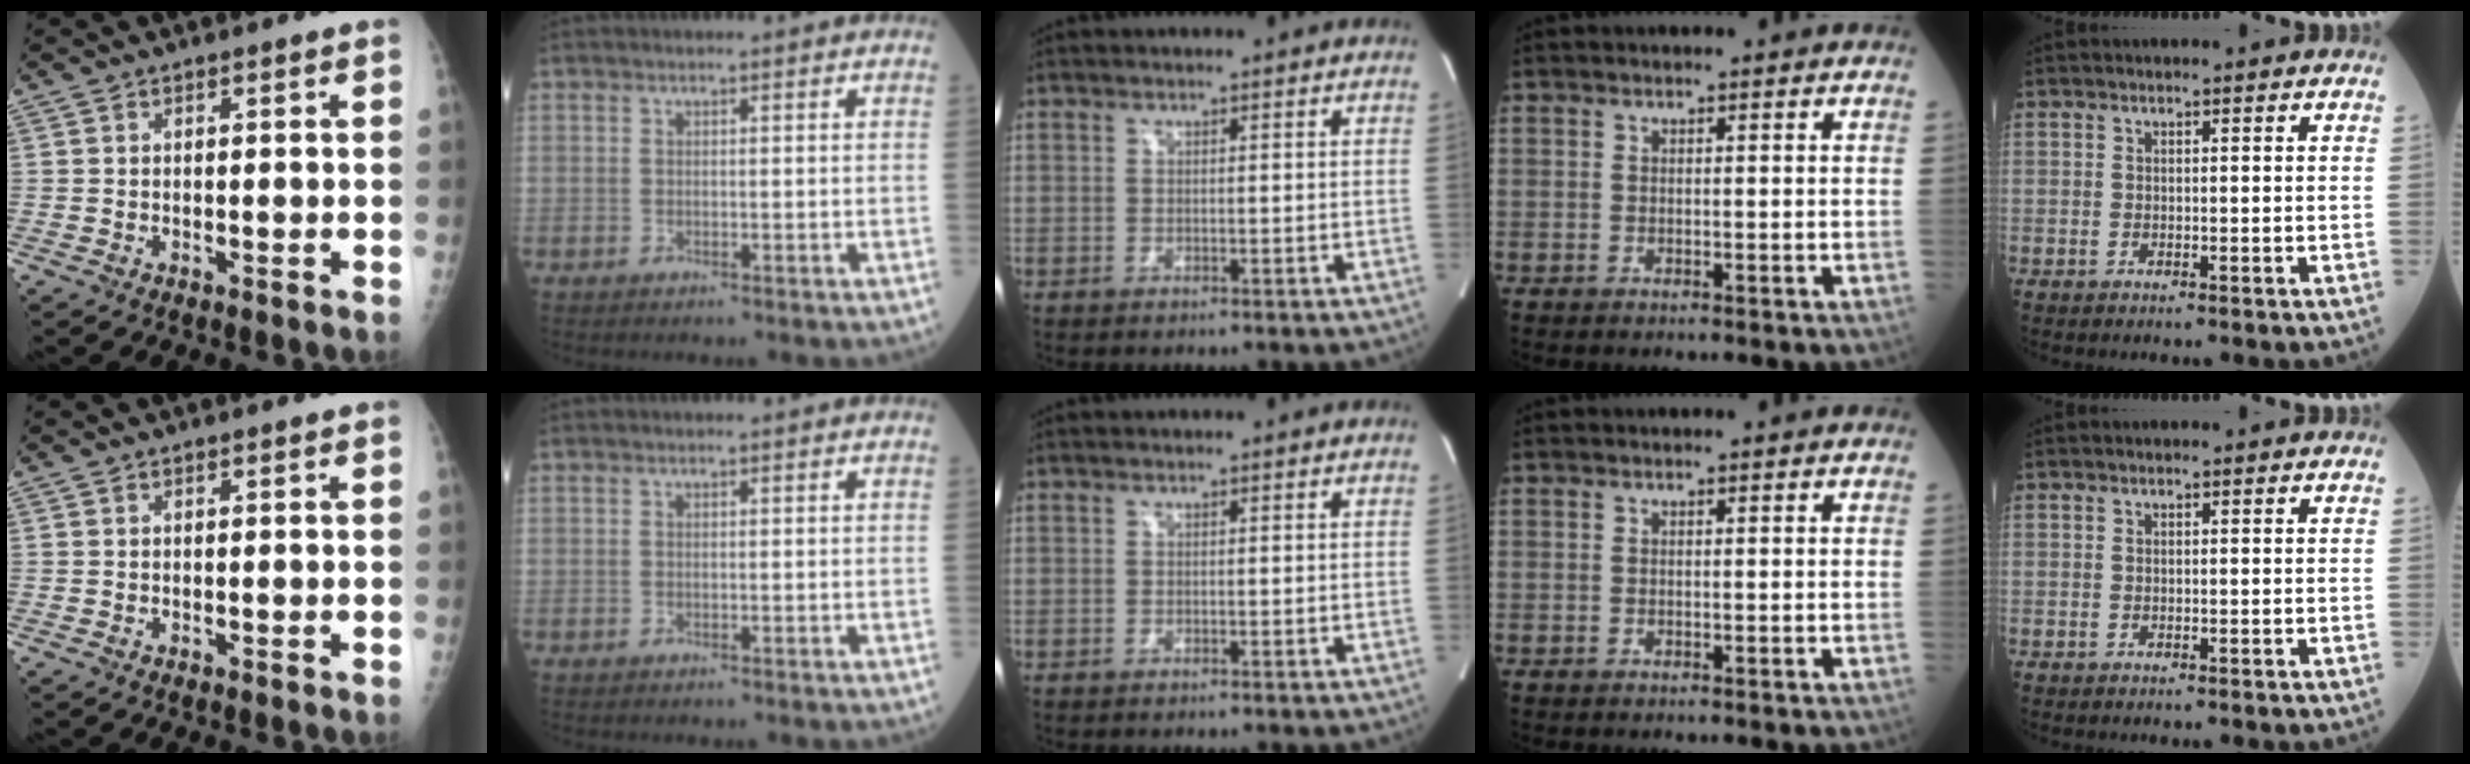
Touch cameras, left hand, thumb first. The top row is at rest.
{}